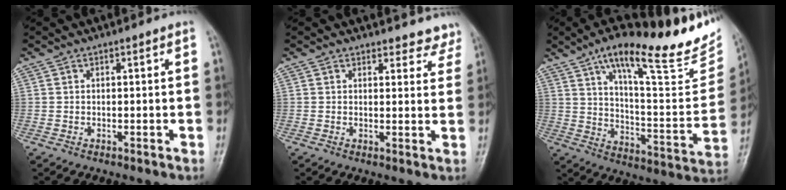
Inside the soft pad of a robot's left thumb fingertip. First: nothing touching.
{"total": 6.3, "force": [5.9, 2.4, -0.2], "torque": [0.053, -0.029, 0.039]}
{"total": 25.3, "force": [18.4, 6.5, 16.1], "torque": [-0.196, -0.081, 0.275]}